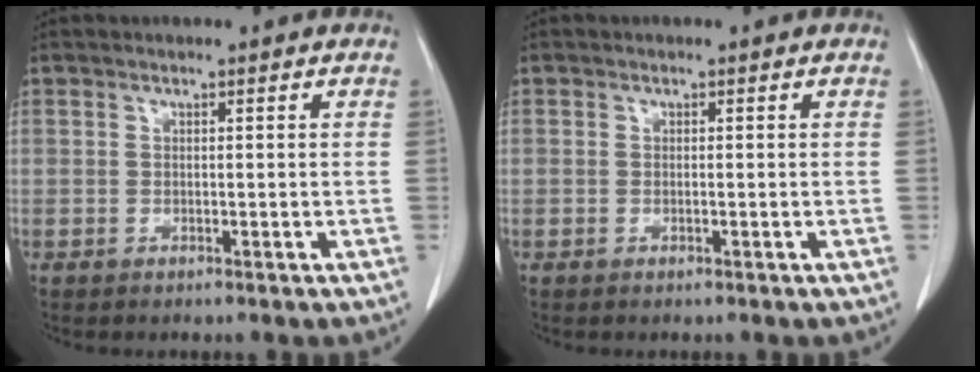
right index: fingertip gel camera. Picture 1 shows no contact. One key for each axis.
{"total": 0.8, "fx": -0.2, "fy": 0.4, "fz": 0.6, "tx": -0.018, "ty": 0.000, "tz": -0.001}